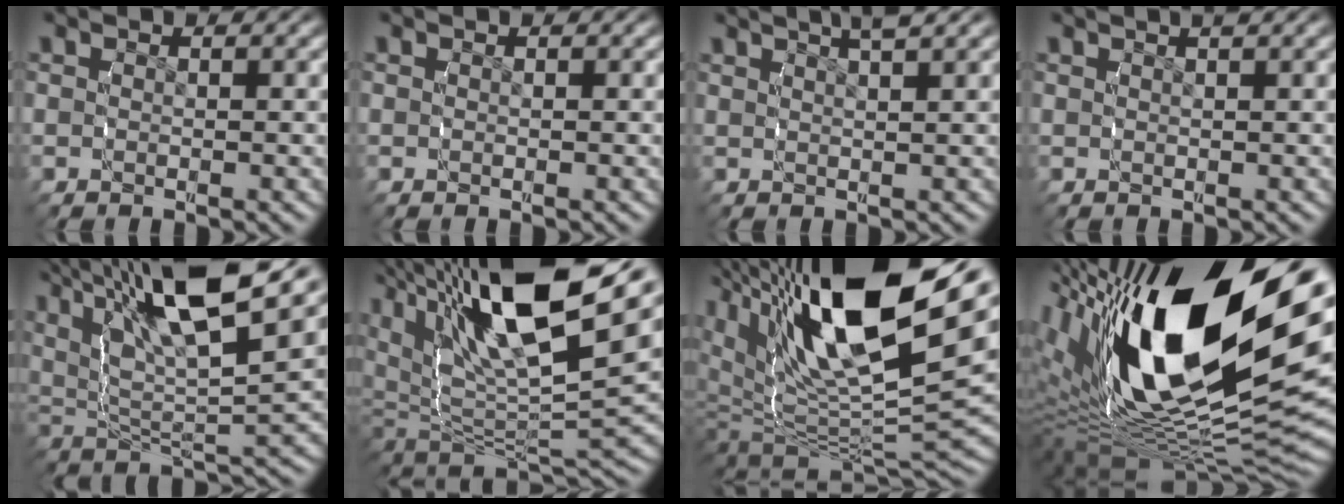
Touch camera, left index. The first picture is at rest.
{"total": 0.0}
{"total": 5.1, "force": [3.7, 1.7, 3.2], "torque": [-0.035, 0.019, 0.051]}
{"total": 1.5, "force": [1.1, 0.0, 0.9], "torque": [-0.004, 0.007, 0.016]}
{"total": 13.3, "force": [5.3, 6.7, 10.2], "torque": [-0.191, 0.011, 0.079]}
{"total": 16.8, "force": [4.4, 9.5, 13.1], "torque": [-0.229, -0.003, 0.072]}
{"total": 19.0, "force": [2.8, 11.3, 15.0], "torque": [-0.259, -0.020, 0.057]}
{"total": 22.2, "force": [1.7, 11.4, 19.0], "torque": [-0.313, -0.005, 0.037]}